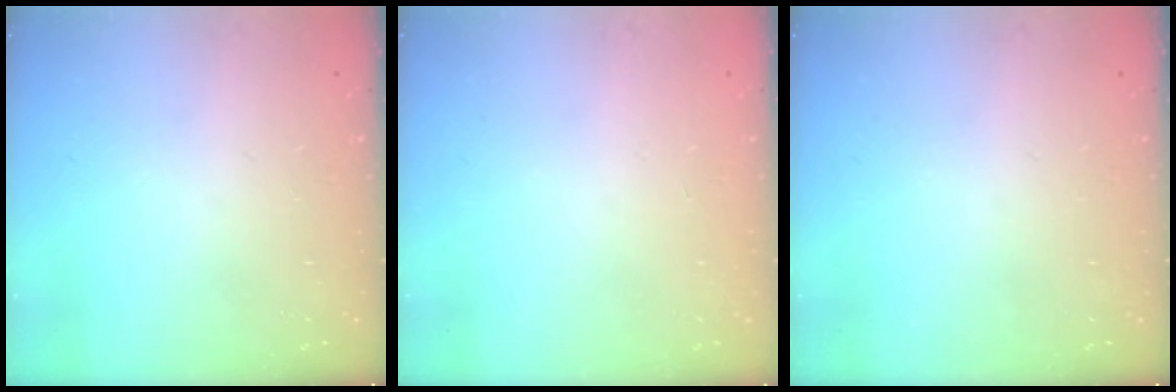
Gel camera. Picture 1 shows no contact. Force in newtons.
{"total": 0.0}
{"total": 0.0}